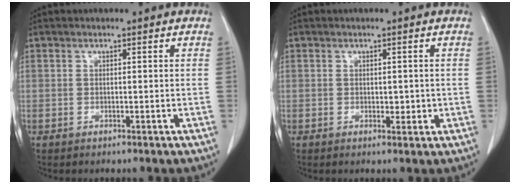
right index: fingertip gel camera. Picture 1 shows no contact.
{"total": 1.7, "force": [0.0, 1.0, 1.4], "torque": [-0.014, -0.001, 0.002]}